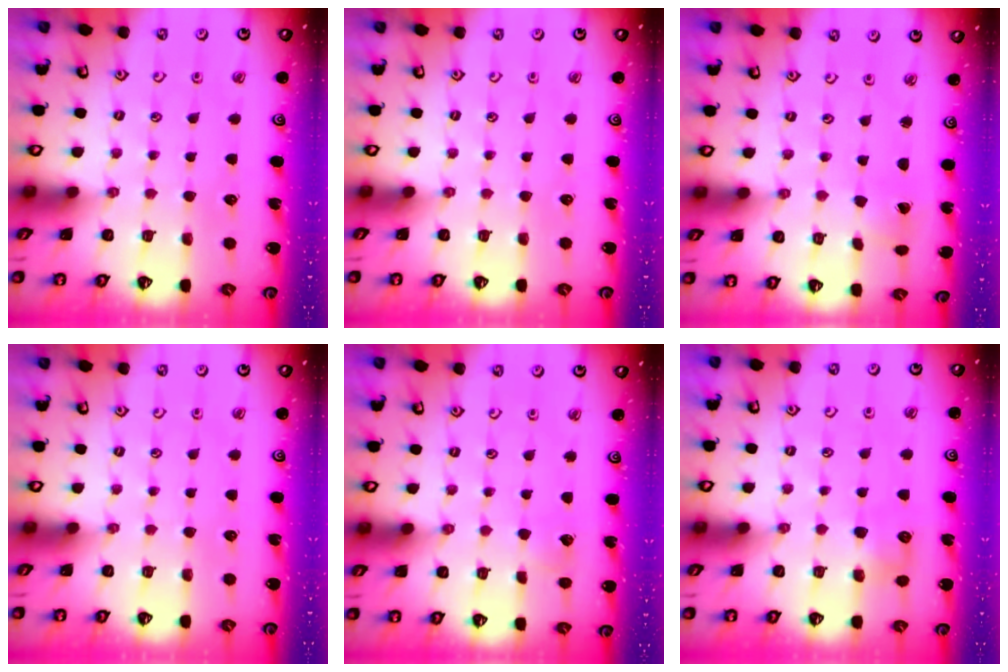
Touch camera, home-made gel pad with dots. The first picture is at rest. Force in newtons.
{"total": 0.0}
{"total": 1.0, "press": 1.0, "slide": 0.0}
{"total": 0.0}
{"total": 2.9, "press": 2.9, "slide": 0.2}
{"total": 5.7, "press": 5.7, "slide": 0.6}